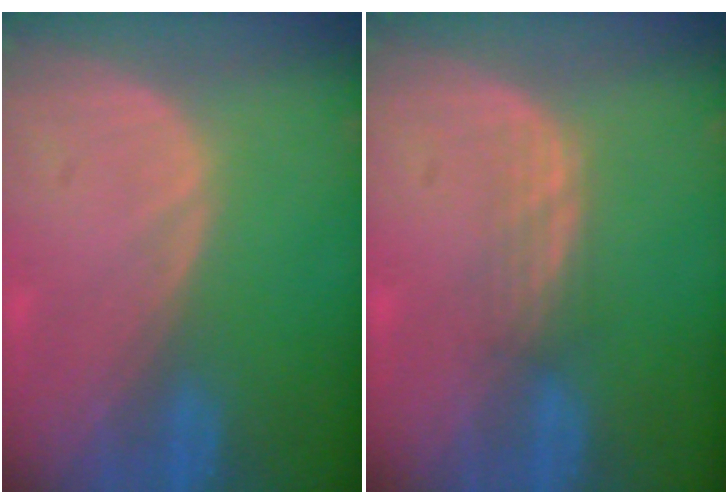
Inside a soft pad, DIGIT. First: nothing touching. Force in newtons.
{"total": 2.2, "press": 2.2, "slide": 0.4}